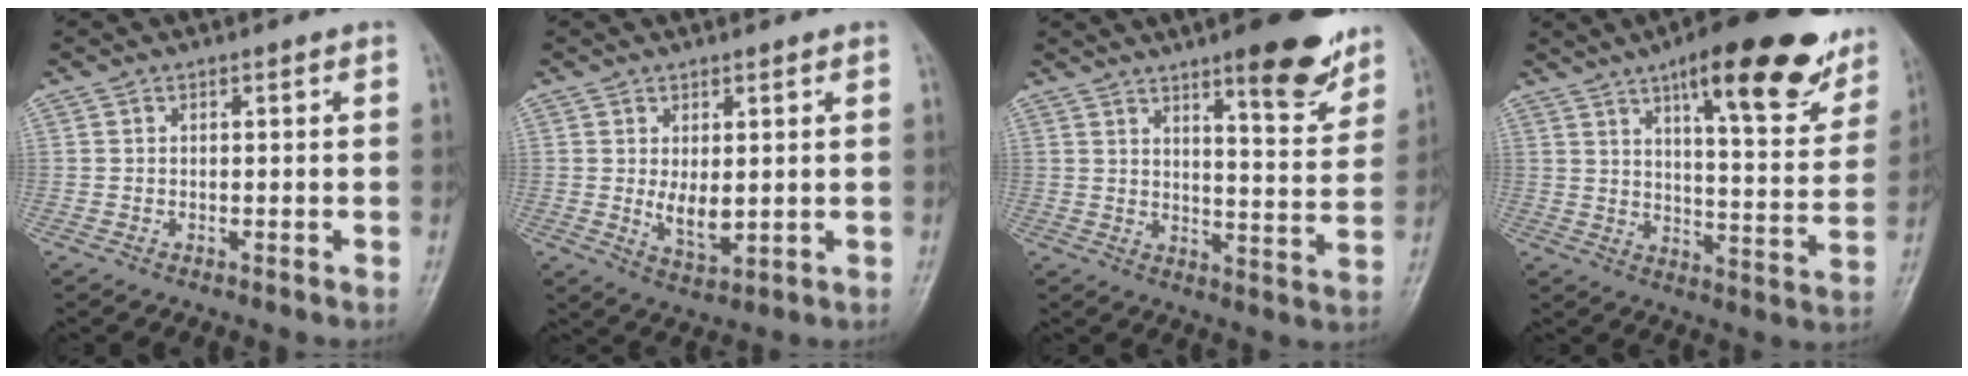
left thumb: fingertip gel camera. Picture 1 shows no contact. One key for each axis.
{"total": 5.2, "fx": 0.5, "fy": 2.6, "fz": 4.5, "tx": -0.065, "ty": -0.016, "tz": 0.019}
{"total": 13.4, "fx": 8.9, "fy": 3.2, "fz": 9.4, "tx": -0.096, "ty": -0.054, "tz": 0.125}
{"total": 21.9, "fx": 13.4, "fy": 6.2, "fz": 16.2, "tx": -0.186, "ty": -0.050, "tz": 0.190}